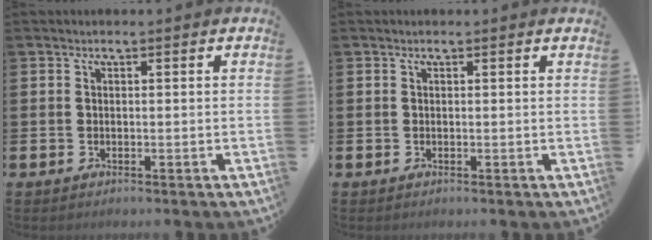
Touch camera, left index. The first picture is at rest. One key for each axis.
{"total": 0.0}